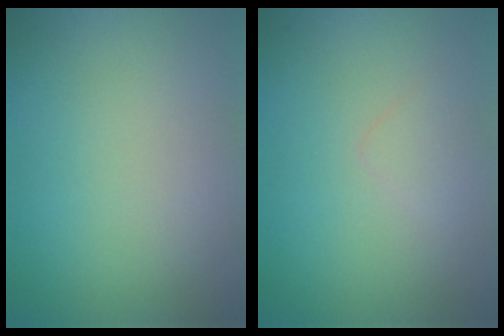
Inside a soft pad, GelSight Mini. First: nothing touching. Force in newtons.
{"total": 1.1, "press": 1.1, "slide": 0.1}